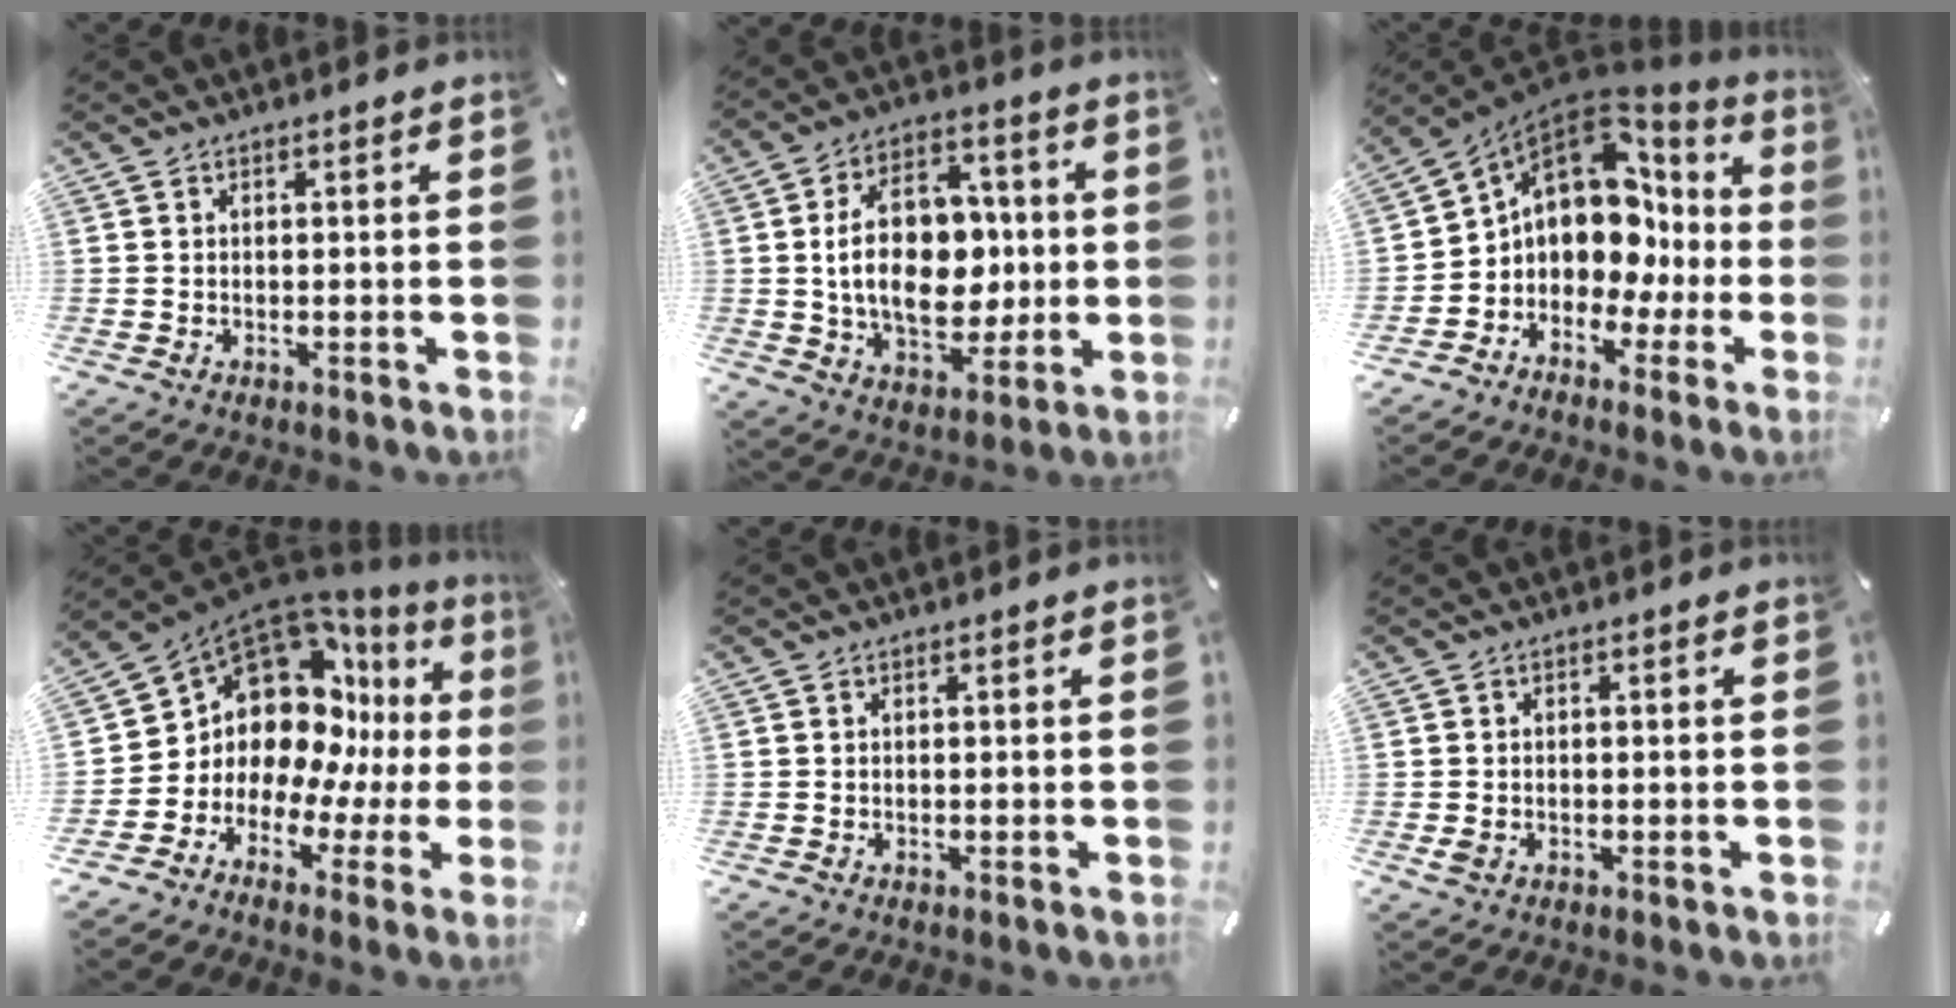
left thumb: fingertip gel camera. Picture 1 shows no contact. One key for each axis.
{"total": 18.7, "fx": 0.1, "fy": 12.8, "fz": 13.6, "tx": -0.245, "ty": 0.007, "tz": 0.002}
{"total": 12.8, "fx": 2.5, "fy": 10.4, "fz": 6.9, "tx": -0.122, "ty": -0.034, "tz": 0.043}
{"total": 13.8, "fx": 4.8, "fy": 10.7, "fz": 7.2, "tx": -0.140, "ty": -0.074, "tz": 0.085}
{"total": 0.0}
{"total": 1.6, "fx": -0.5, "fy": 1.2, "fz": 1.1, "tx": -0.026, "ty": -0.001, "tz": -0.010}